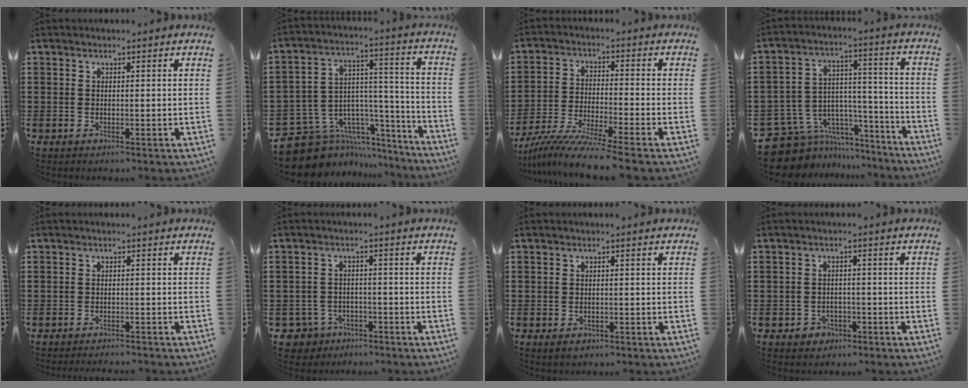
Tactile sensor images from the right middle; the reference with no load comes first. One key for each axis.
{"total": 10.2, "fx": -8.1, "fy": 5.8, "fz": 2.3, "tx": -0.075, "ty": 0.004, "tz": -0.150}
{"total": 7.7, "fx": -6.8, "fy": -0.5, "fz": 3.4, "tx": -0.074, "ty": -0.016, "tz": -0.134}
{"total": 8.8, "fx": -6.9, "fy": 5.2, "fz": 1.9, "tx": -0.063, "ty": 0.008, "tz": -0.128}
{"total": 1.3, "fx": -1.3, "fy": -0.1, "fz": 0.1, "tx": -0.006, "ty": 0.000, "tz": -0.025}
{"total": 3.2, "fx": -2.8, "fy": 1.6, "fz": 0.5, "tx": -0.041, "ty": -0.006, "tz": -0.065}
{"total": 0.8, "fx": -0.6, "fy": 0.4, "fz": 0.3, "tx": -0.009, "ty": -0.002, "tz": -0.011}
{"total": 1.9, "fx": -1.5, "fy": 1.2, "fz": 0.3, "tx": -0.012, "ty": 0.000, "tz": -0.033}